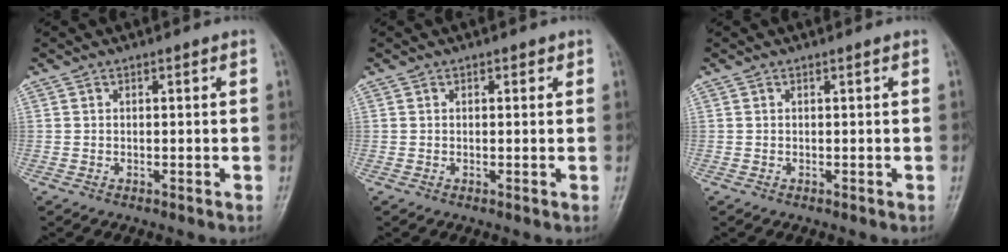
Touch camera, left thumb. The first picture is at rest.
{"total": 1.1, "force": [0.5, 0.8, 0.6], "torque": [0.004, 0.000, 0.003]}
{"total": 0.0}